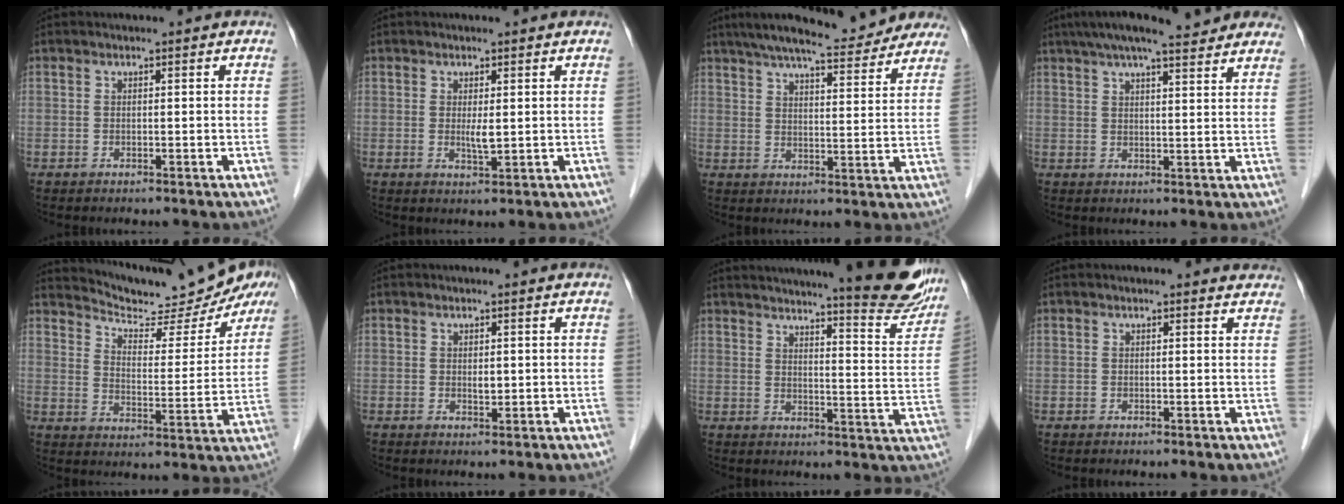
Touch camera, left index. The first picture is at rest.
{"total": 2.0, "force": [0.2, 0.3, 2.0], "torque": [-0.038, -0.006, 0.007]}
{"total": 17.6, "force": [15.4, 2.7, 8.1], "torque": [-0.124, 0.017, 0.206]}
{"total": 16.0, "force": [13.3, 2.1, 8.6], "torque": [-0.133, 0.040, 0.177]}
{"total": 16.9, "force": [15.4, 3.4, 5.8], "torque": [-0.084, -0.015, 0.204]}
{"total": 1.1, "force": [0.1, 0.6, 0.9], "torque": [-0.013, -0.003, 0.005]}
{"total": 18.6, "force": [16.3, 1.1, 8.8], "torque": [-0.111, -0.062, 0.196]}
{"total": 1.8, "force": [1.7, 0.5, 0.4], "torque": [-0.007, -0.001, 0.008]}